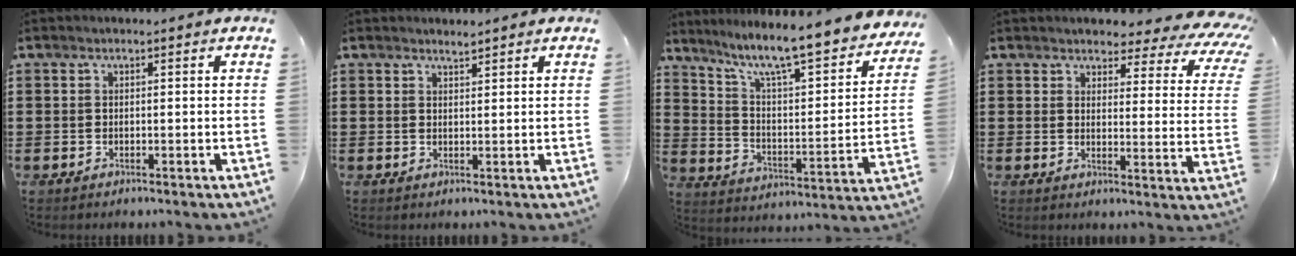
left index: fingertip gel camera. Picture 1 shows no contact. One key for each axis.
{"total": 1.4, "fx": 1.4, "fy": 0.1, "fz": 0.2, "tx": -0.006, "ty": 0.000, "tz": 0.027}
{"total": 8.7, "fx": 7.3, "fy": 0.1, "fz": 4.8, "tx": -0.115, "ty": -0.064, "tz": 0.115}
{"total": 3.7, "fx": 3.4, "fy": 0.9, "fz": 1.3, "tx": -0.039, "ty": -0.027, "tz": 0.052}